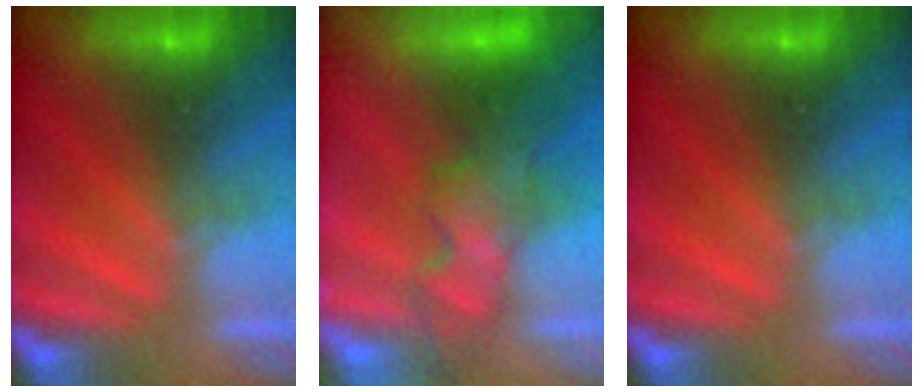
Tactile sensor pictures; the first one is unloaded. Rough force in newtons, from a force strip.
{"total": 3.7}
{"total": 0.0}